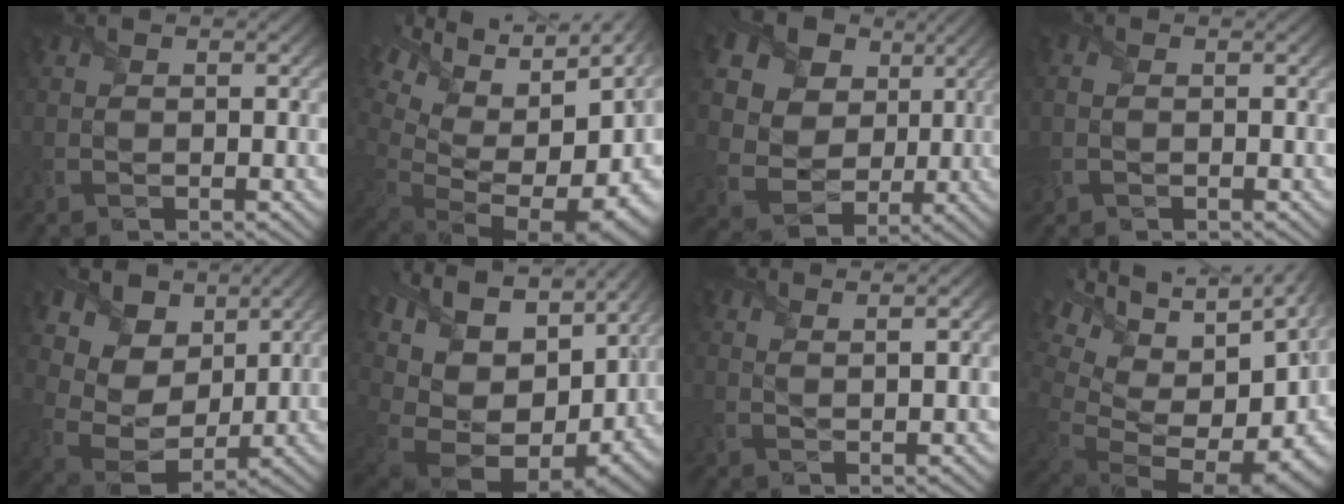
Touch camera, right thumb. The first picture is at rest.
{"total": 18.6, "force": [1.9, 11.2, 14.7], "torque": [-0.263, 0.009, 0.069]}
{"total": 16.1, "force": [7.0, 12.5, 7.4], "torque": [-0.220, 0.052, 0.141]}
{"total": 1.8, "force": [-0.2, 1.3, 1.2], "torque": [-0.039, 0.000, -0.004]}
{"total": 11.6, "force": [6.5, 7.9, 5.5], "torque": [-0.142, 0.021, 0.109]}
{"total": 17.5, "force": [2.2, 11.4, 13.1], "torque": [-0.264, -0.012, 0.095]}
{"total": 3.9, "force": [3.3, -0.1, 2.1], "torque": [-0.030, -0.003, 0.052]}
{"total": 19.3, "force": [0.3, 12.4, 14.8], "torque": [-0.259, 0.003, 0.020]}